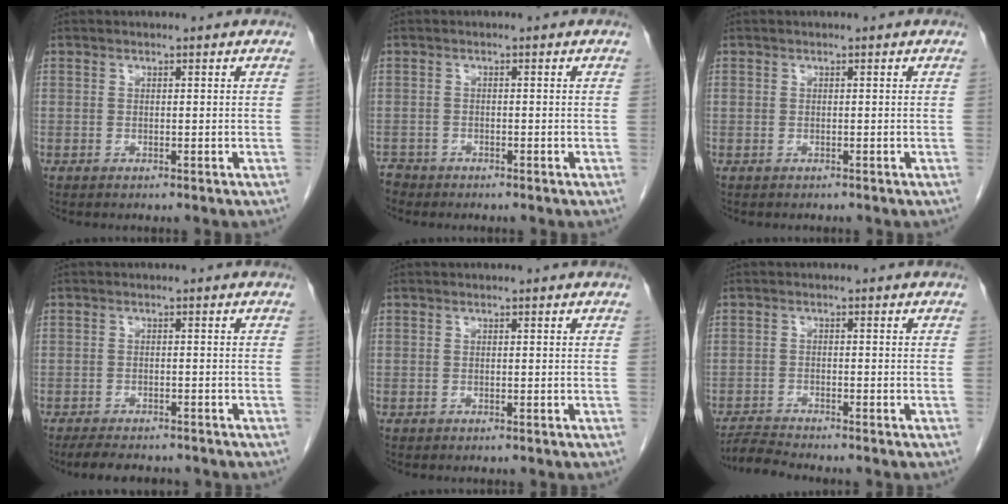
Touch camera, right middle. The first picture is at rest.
{"total": 2.0, "force": [-1.9, 0.7, -0.3], "torque": [-0.002, -0.004, -0.037]}
{"total": 0.6, "force": [-0.3, 0.5, 0.1], "torque": [-0.008, 0.001, -0.007]}
{"total": 7.4, "force": [-6.4, 2.2, 3.0], "torque": [-0.047, -0.007, -0.089]}
{"total": 0.0}
{"total": 3.2, "force": [-3.1, -1.1, 0.0], "torque": [-0.009, -0.022, -0.058]}